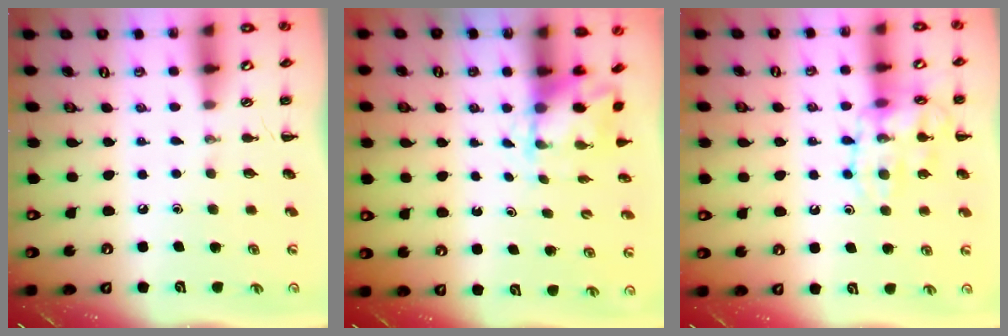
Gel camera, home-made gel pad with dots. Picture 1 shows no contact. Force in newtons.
{"total": 2.7, "press": 2.5, "slide": 0.9}
{"total": 14.2, "press": 14.2, "slide": 1.2}